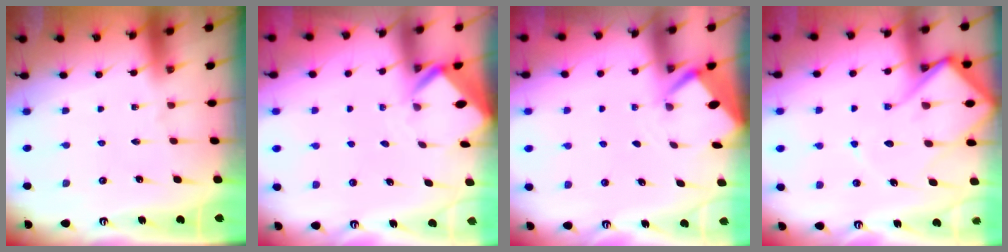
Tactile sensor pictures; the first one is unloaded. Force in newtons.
{"total": 2.6, "press": 2.6, "slide": 0.2}
{"total": 2.6, "press": 2.6, "slide": 0.0}
{"total": 13.3, "press": 13.2, "slide": 1.4}